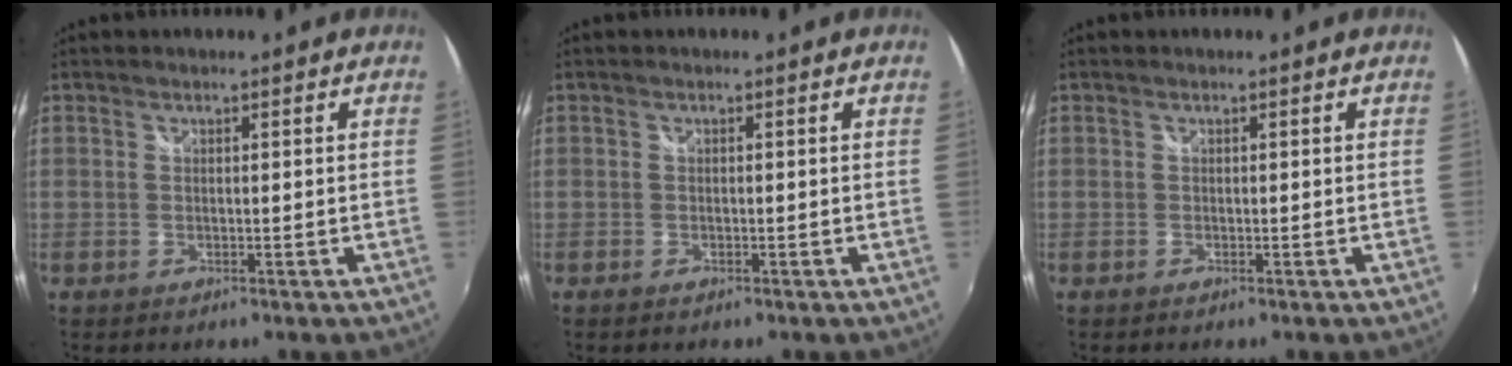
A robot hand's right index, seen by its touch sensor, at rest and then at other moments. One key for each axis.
{"total": 0.6, "fx": -0.4, "fy": 0.3, "fz": 0.2, "tx": -0.007, "ty": 0.000, "tz": -0.007}
{"total": 0.0}